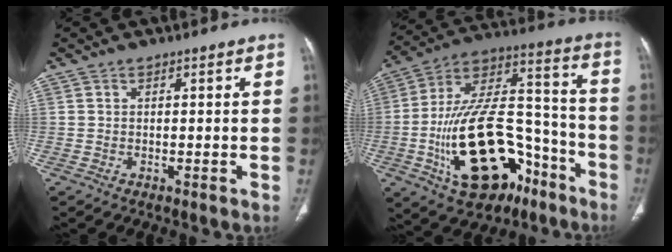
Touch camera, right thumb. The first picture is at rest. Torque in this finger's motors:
{"motor_torque": [2.70, 2.31, 2.23, -0.54, 0.65]}